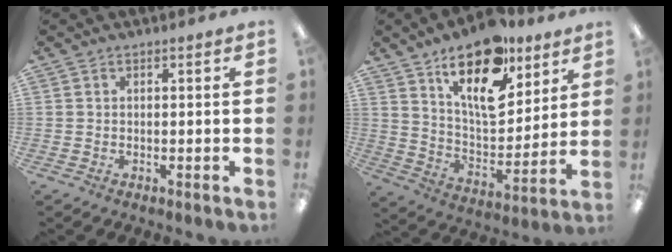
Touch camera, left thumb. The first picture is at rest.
{"total": 19.6, "force": [12.4, 9.3, 12.0], "torque": [-0.185, -0.066, 0.213]}